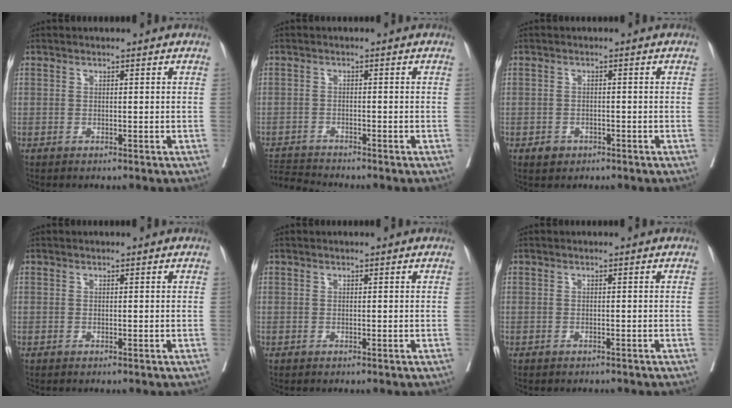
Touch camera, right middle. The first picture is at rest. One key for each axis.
{"total": 4.0, "fx": -3.9, "fy": -0.9, "fz": -0.3, "tx": 0.003, "ty": -0.013, "tz": -0.072}
{"total": 1.8, "fx": -1.1, "fy": 1.4, "fz": 0.5, "tx": -0.006, "ty": 0.004, "tz": -0.012}
{"total": 0.0}
{"total": 0.0}
{"total": 1.5, "fx": -1.4, "fy": 0.5, "fz": 0.3, "tx": -0.015, "ty": -0.003, "tz": -0.019}